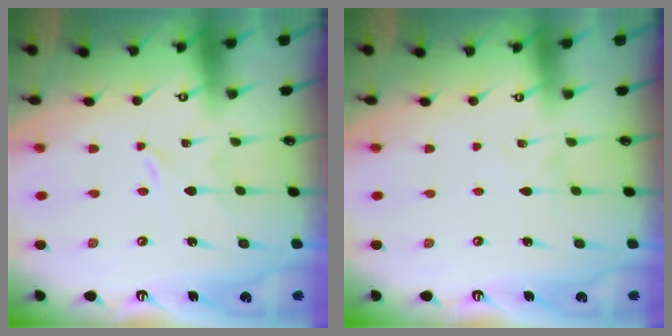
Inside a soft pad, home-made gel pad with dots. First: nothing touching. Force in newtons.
{"total": 2.4, "press": 2.4, "slide": 0.3}